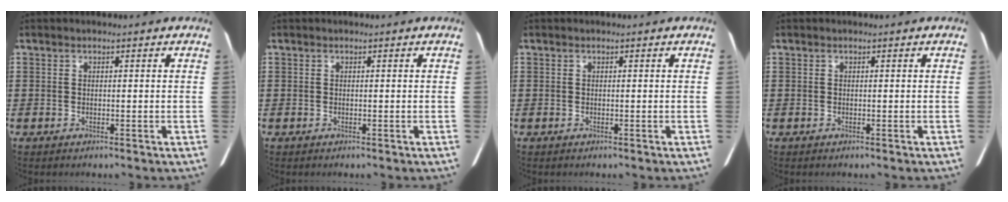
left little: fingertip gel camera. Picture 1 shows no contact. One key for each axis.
{"total": 0.0}
{"total": 0.0}
{"total": 0.0}